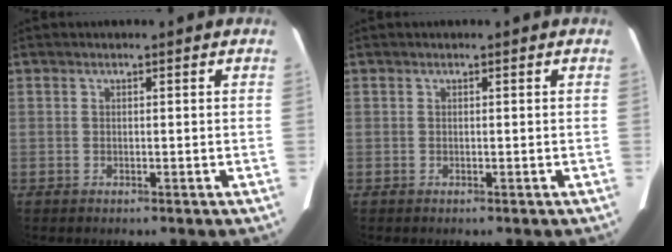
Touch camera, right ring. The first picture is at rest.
{"total": 0.0}